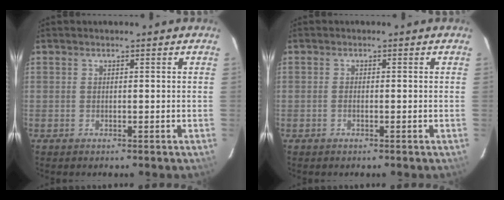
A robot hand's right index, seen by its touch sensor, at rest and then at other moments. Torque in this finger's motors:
{"motor_torque": [-0.10, 0.20, 0.01, 0.00]}